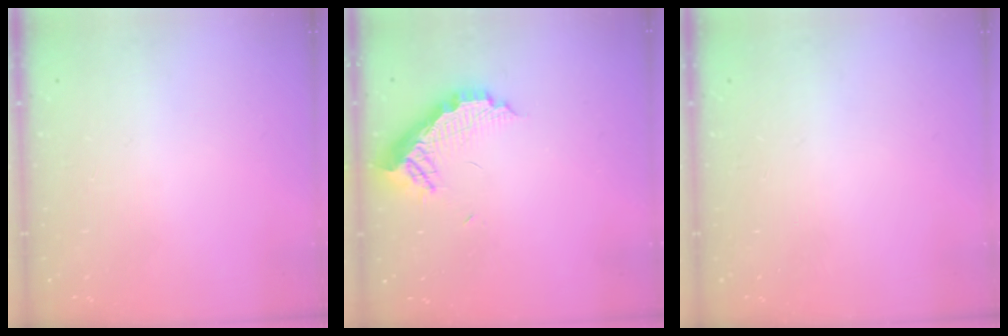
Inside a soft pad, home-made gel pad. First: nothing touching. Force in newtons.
{"total": 10.0, "press": 10.0, "slide": 0.7}
{"total": 0.0}